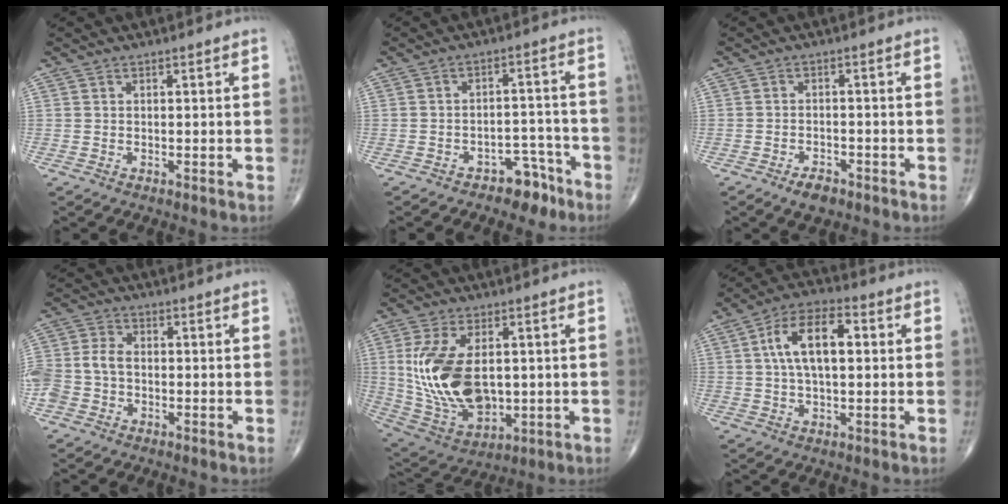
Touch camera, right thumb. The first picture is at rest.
{"total": 6.2, "force": [-4.4, 3.6, 2.5], "torque": [-0.008, 0.049, -0.063]}
{"total": 3.6, "force": [-2.5, 1.8, 1.9], "torque": [-0.029, 0.008, -0.037]}
{"total": 7.5, "force": [-1.5, 5.6, 4.8], "torque": [-0.104, 0.024, -0.033]}
{"total": 18.3, "force": [1.2, 10.6, 14.8], "torque": [-0.286, -0.017, 0.042]}
{"total": 11.6, "force": [2.0, 5.7, 9.9], "torque": [-0.177, 0.022, 0.029]}